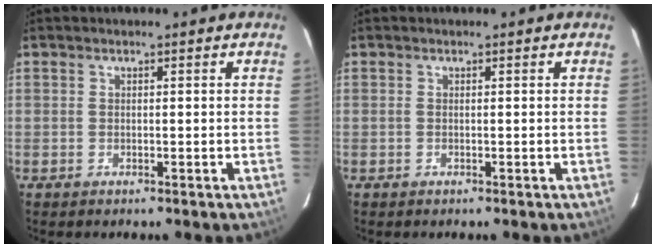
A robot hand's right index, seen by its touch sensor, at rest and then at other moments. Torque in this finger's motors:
{"motor_torque": [-0.14, 0.12, 0.03, 0.01]}